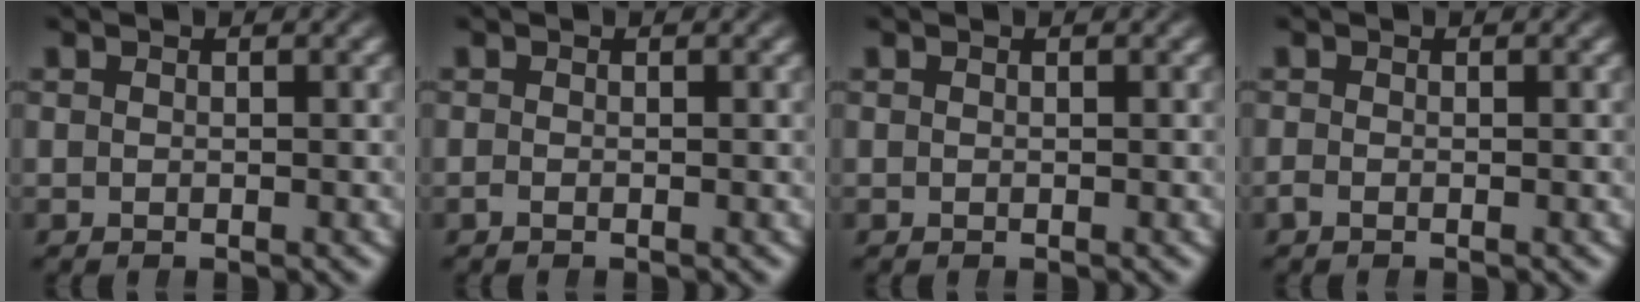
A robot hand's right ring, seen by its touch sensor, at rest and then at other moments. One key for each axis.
{"total": 0.6, "fx": -0.6, "fy": 0.0, "fz": 0.2, "tx": -0.007, "ty": -0.008, "tz": -0.008}
{"total": 0.0}
{"total": 0.9, "fx": -0.8, "fy": 0.4, "fz": 0.4, "tx": -0.016, "ty": -0.010, "tz": -0.011}